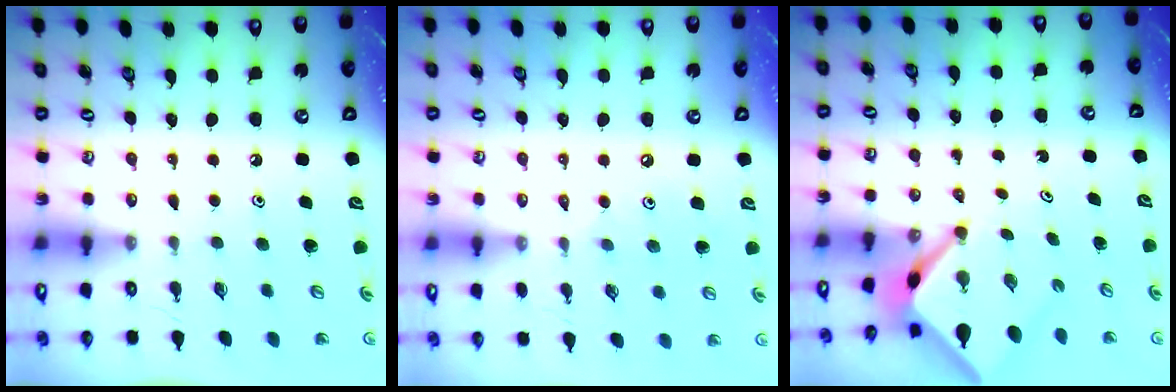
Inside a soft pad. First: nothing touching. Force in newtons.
{"total": 3.0, "press": 3.0, "slide": 0.4}
{"total": 4.8, "press": 4.8, "slide": 0.4}